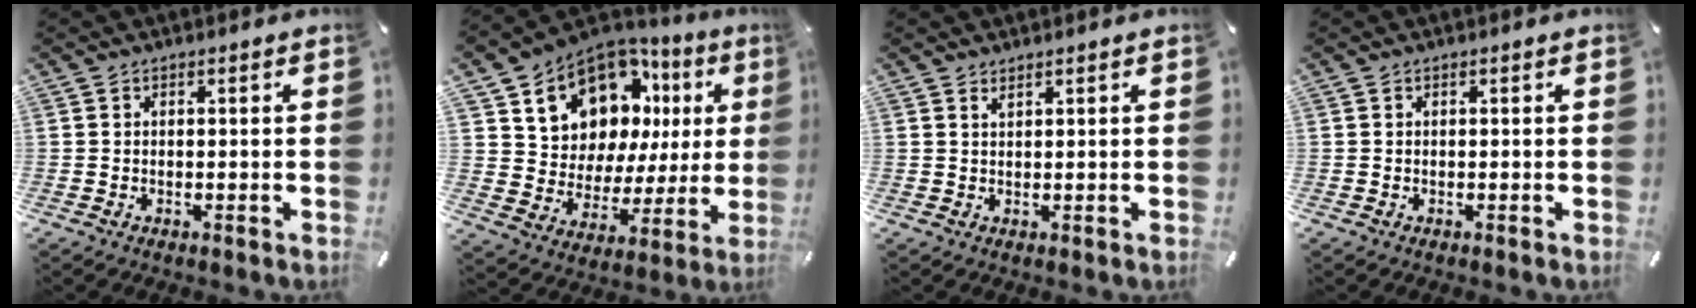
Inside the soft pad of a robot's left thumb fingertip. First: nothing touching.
{"total": 12.9, "force": [8.6, 8.8, 3.8], "torque": [-0.080, -0.078, 0.159]}
{"total": 1.2, "force": [1.0, 0.1, 0.6], "torque": [-0.011, -0.002, 0.018]}
{"total": 0.0}